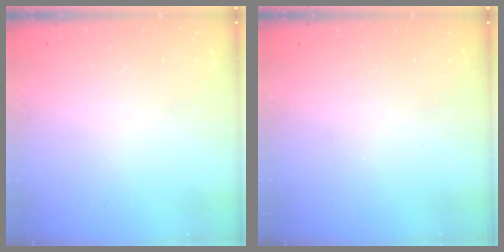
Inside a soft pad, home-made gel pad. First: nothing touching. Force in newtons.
{"total": 0.0}